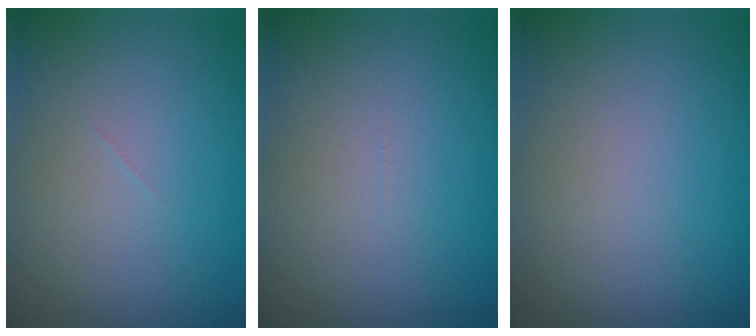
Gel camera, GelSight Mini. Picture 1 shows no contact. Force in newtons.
{"total": 0.0}
{"total": 0.0}